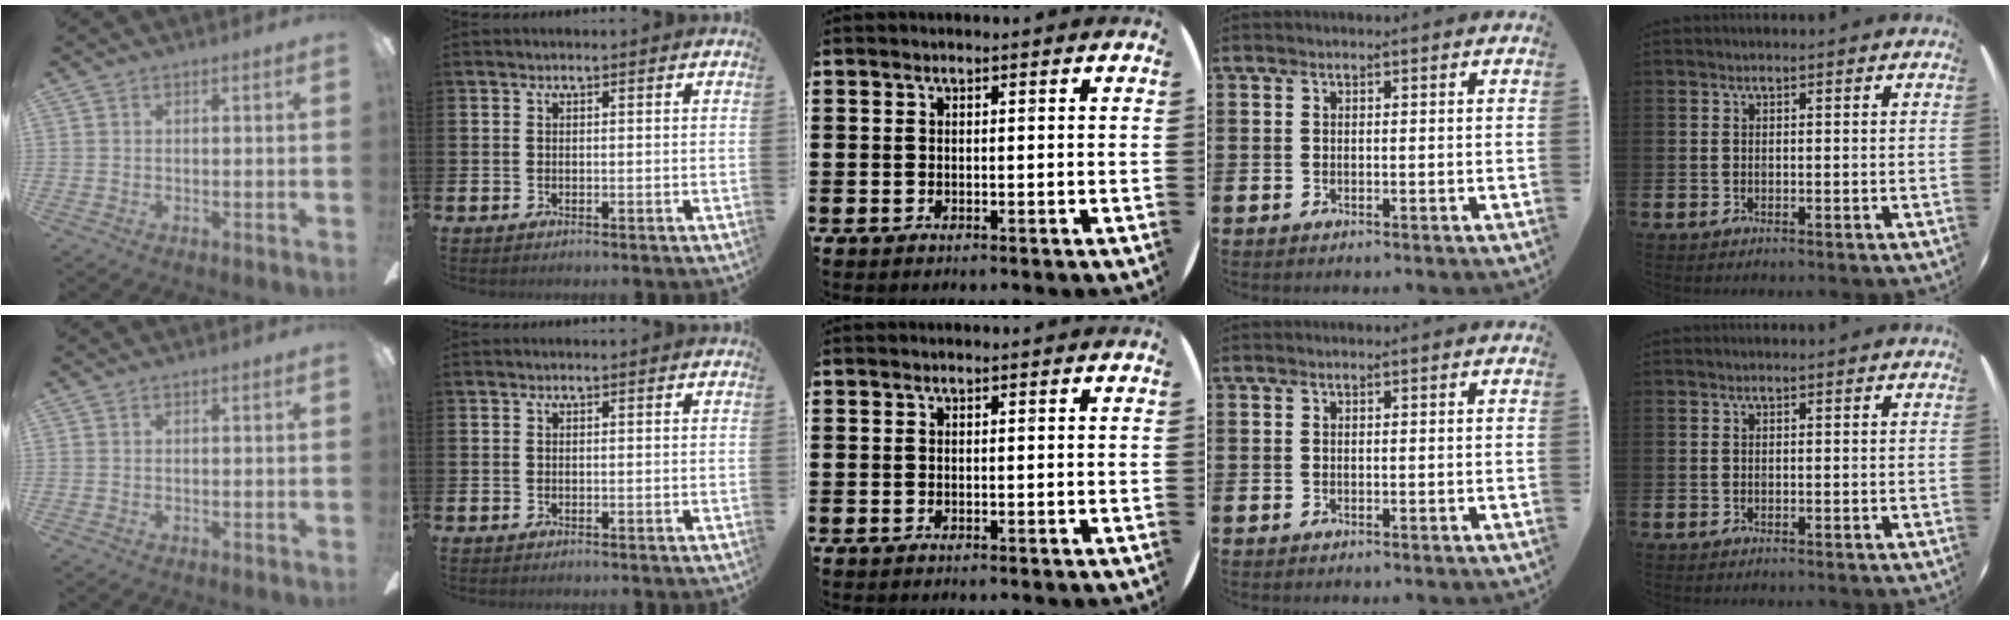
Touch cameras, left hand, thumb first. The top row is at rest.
{}